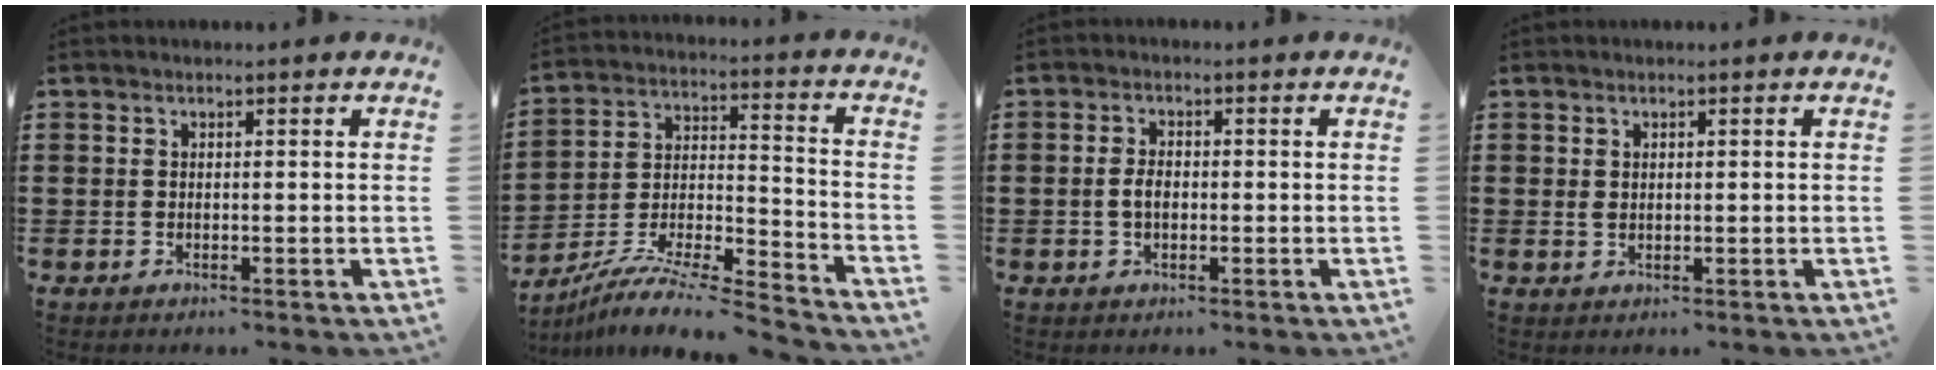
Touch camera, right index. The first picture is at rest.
{"total": 9.1, "force": [-8.6, 0.2, 3.1], "torque": [-0.049, 0.005, -0.171]}
{"total": 2.4, "force": [-0.3, 1.4, 1.9], "torque": [-0.046, 0.002, -0.009]}
{"total": 0.9, "force": [0.4, 0.7, 0.5], "torque": [-0.012, 0.006, 0.006]}